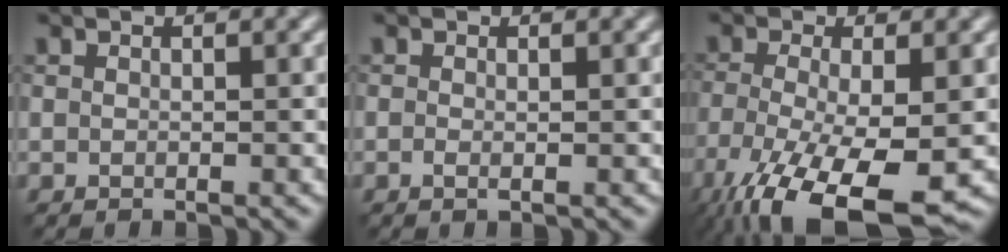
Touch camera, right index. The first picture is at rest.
{"total": 0.6, "force": [-0.1, 0.1, 0.5], "torque": [-0.012, -0.004, -0.002]}
{"total": 11.6, "force": [-6.2, 3.8, 9.0], "torque": [-0.183, -0.038, -0.104]}